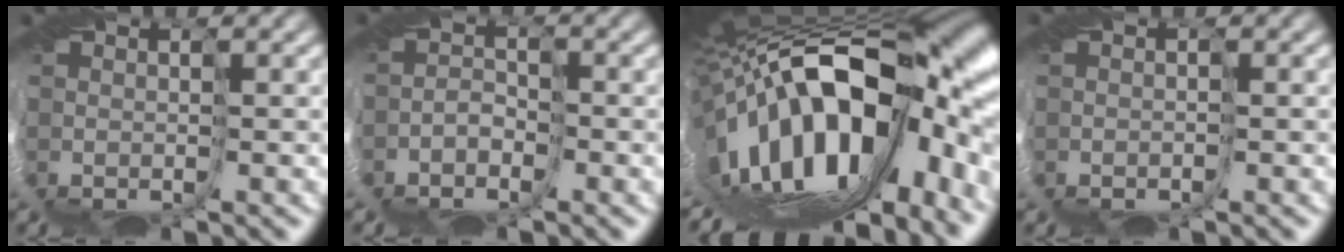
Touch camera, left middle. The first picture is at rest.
{"total": 2.1, "force": [-2.1, 0.1, 0.2], "torque": [-0.009, -0.002, -0.044]}
{"total": 20.2, "force": [-2.8, 10.2, 17.2], "torque": [-0.294, -0.032, -0.052]}
{"total": 0.6, "force": [-0.6, 0.0, 0.2], "torque": [-0.011, -0.003, -0.013]}